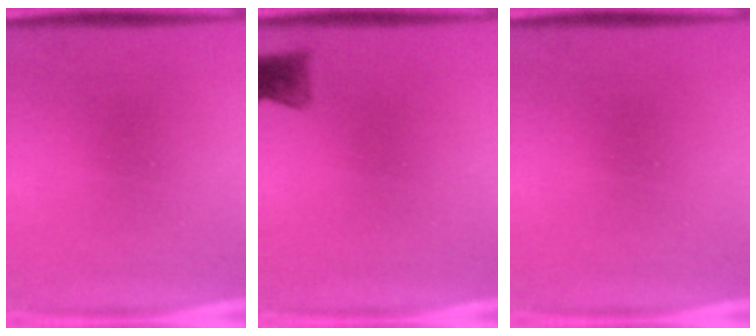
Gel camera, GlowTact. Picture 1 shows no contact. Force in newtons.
{"total": 2.0}
{"total": 0.0}